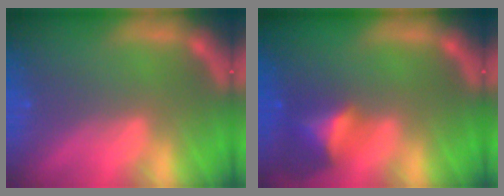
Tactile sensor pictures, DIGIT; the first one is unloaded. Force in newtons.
{"total": 4.5}